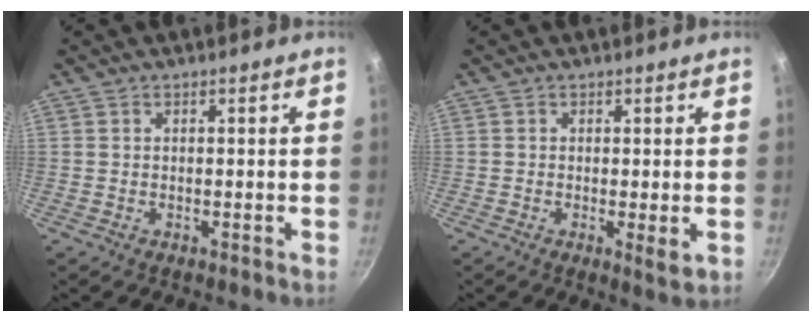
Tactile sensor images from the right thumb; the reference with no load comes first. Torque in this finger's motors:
{"motor_torque": [-0.63, -0.11, -0.17, -0.01, -0.02]}